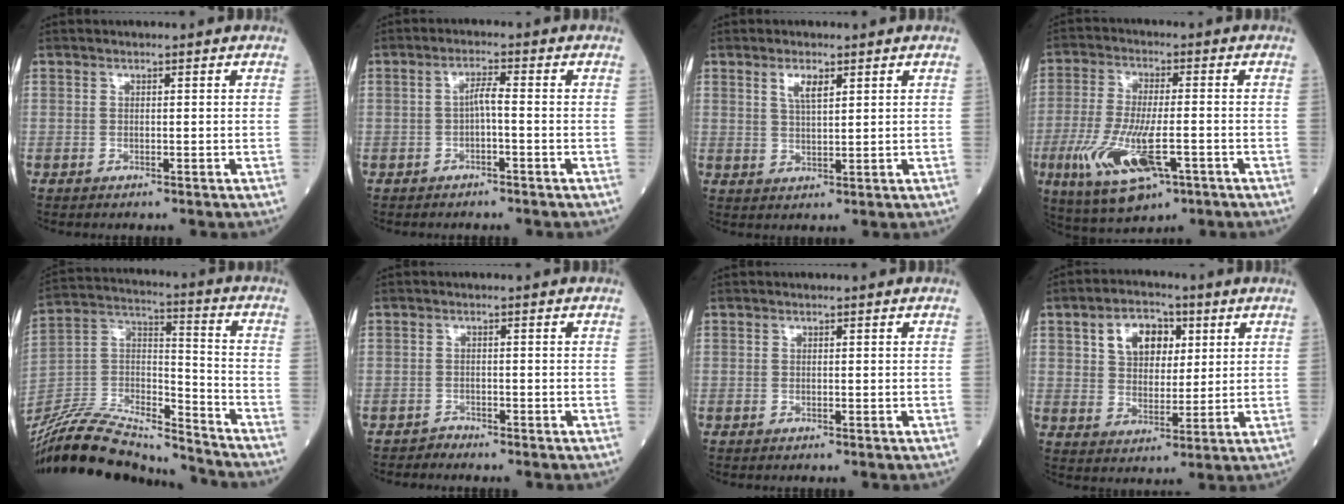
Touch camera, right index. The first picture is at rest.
{"total": 2.3, "force": [-0.6, 0.2, 2.2], "torque": [-0.039, 0.006, -0.012]}
{"total": 3.2, "force": [1.7, 0.8, 2.6], "torque": [-0.053, 0.002, 0.035]}
{"total": 13.1, "force": [-4.8, 4.0, 11.6], "torque": [-0.234, -0.019, -0.074]}
{"total": 21.6, "force": [-20.2, 2.7, 7.0], "torque": [-0.152, 0.014, -0.357]}
{"total": 1.1, "force": [-1.0, 0.1, -0.5], "torque": [0.012, -0.003, -0.020]}
{"total": 0.0}
{"total": 8.2, "force": [3.2, 5.3, 5.4], "torque": [-0.093, 0.019, 0.057]}